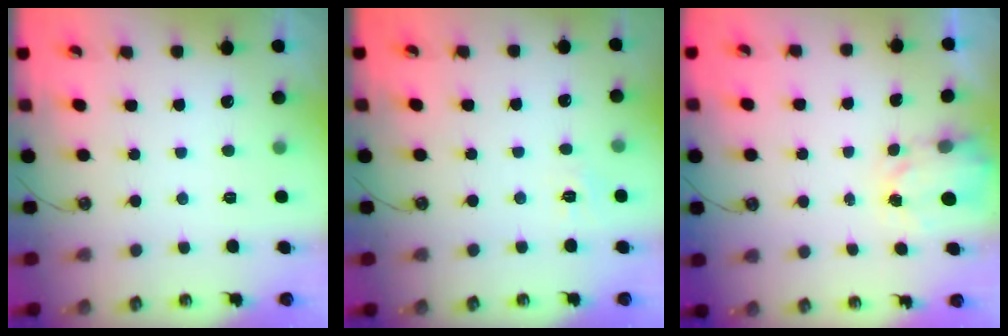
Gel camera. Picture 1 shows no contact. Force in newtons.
{"total": 3.6, "press": 3.6, "slide": 0.5}
{"total": 2.6, "press": 2.6, "slide": 0.4}